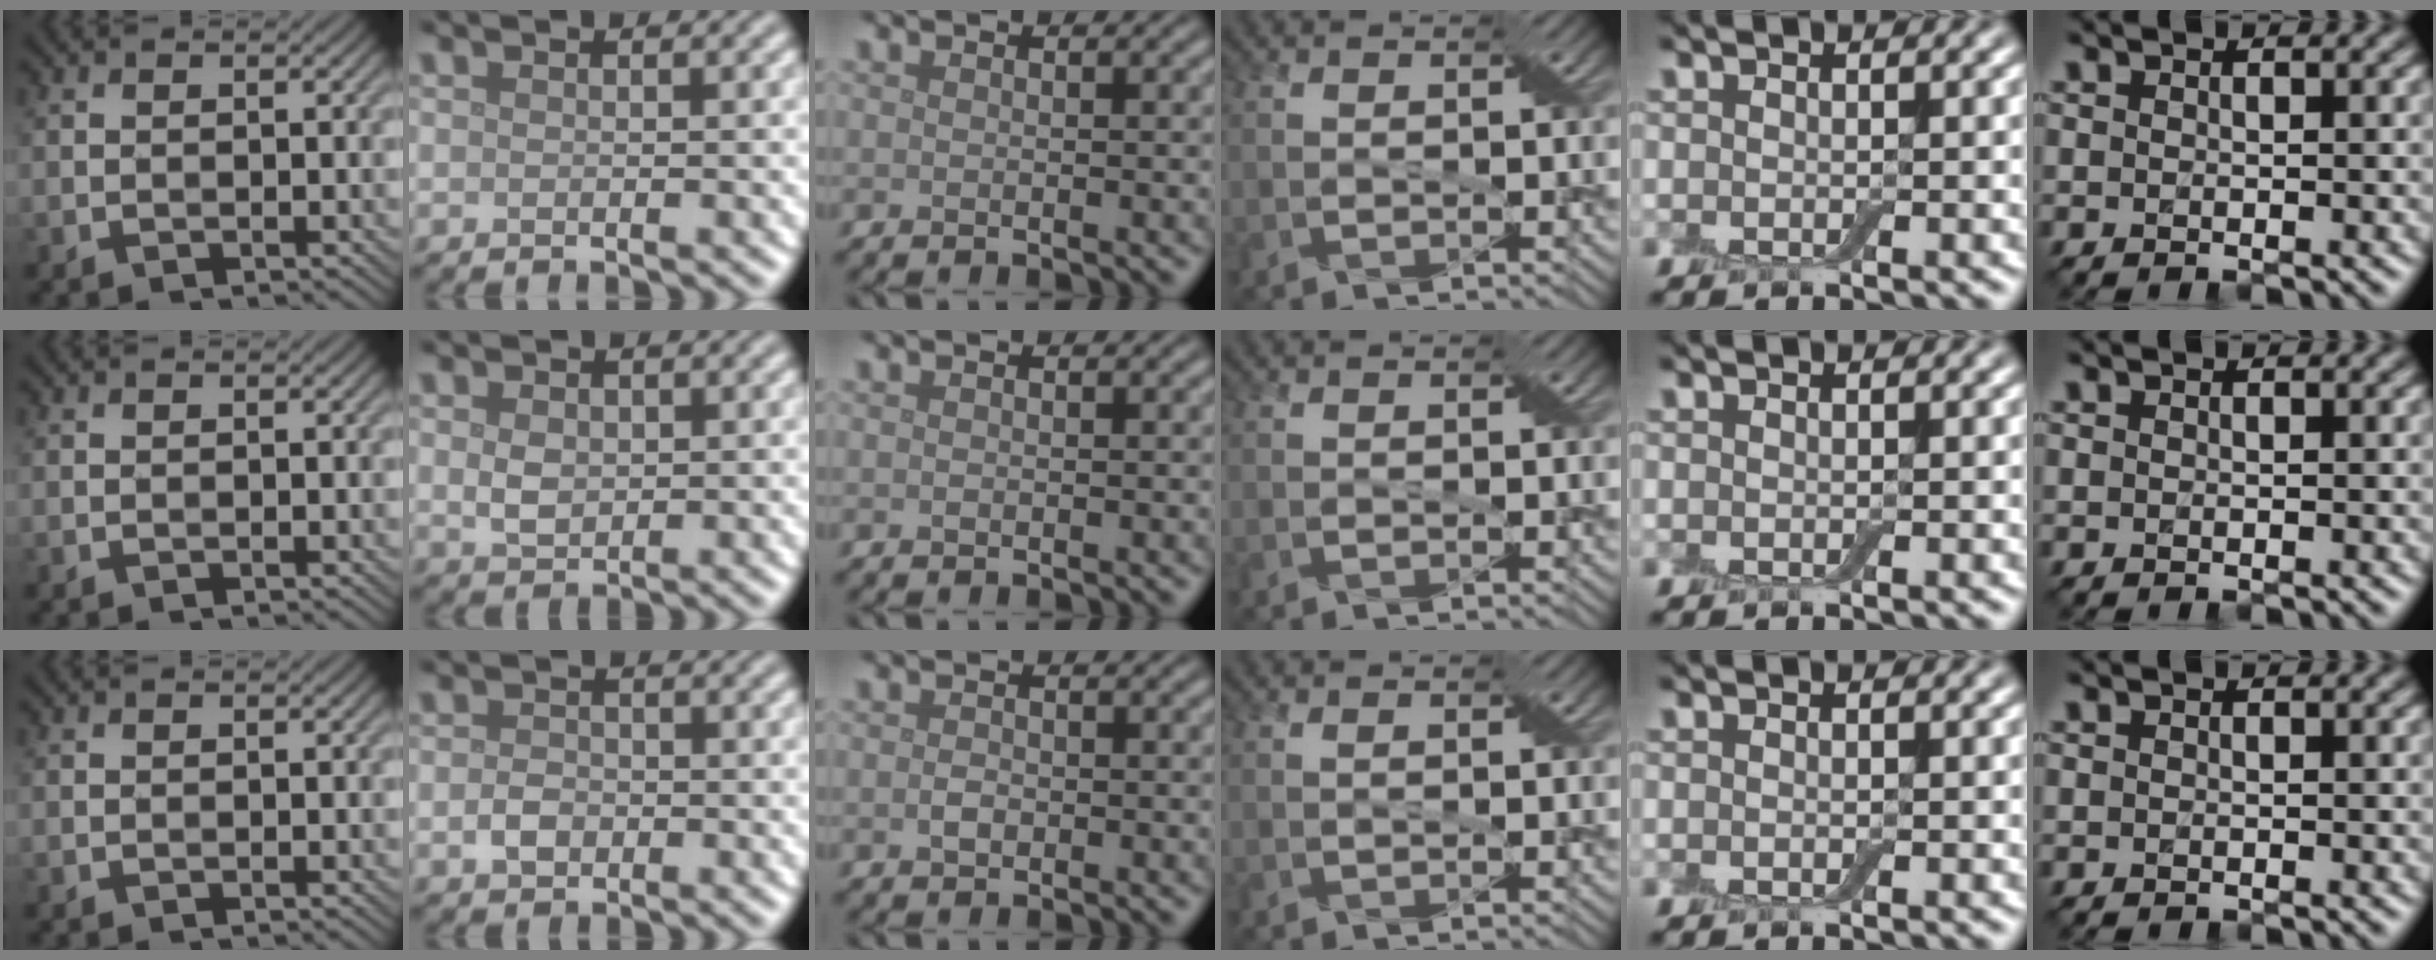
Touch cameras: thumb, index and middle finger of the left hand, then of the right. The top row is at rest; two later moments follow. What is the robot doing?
{"motion": "fold", "object": "apron"}